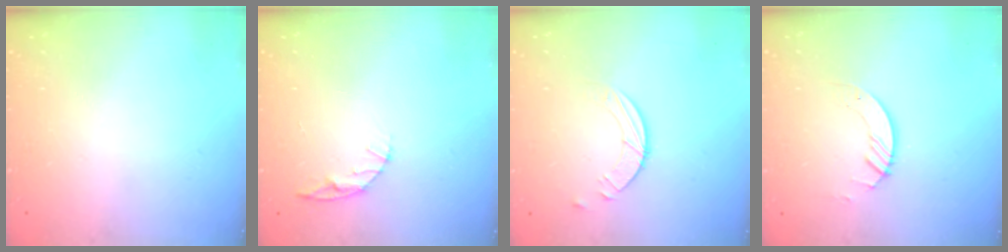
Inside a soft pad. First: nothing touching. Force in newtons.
{"total": 5.0, "press": 5.0, "slide": 0.4}
{"total": 3.7, "press": 3.7, "slide": 0.4}
{"total": 2.9, "press": 2.9, "slide": 0.3}